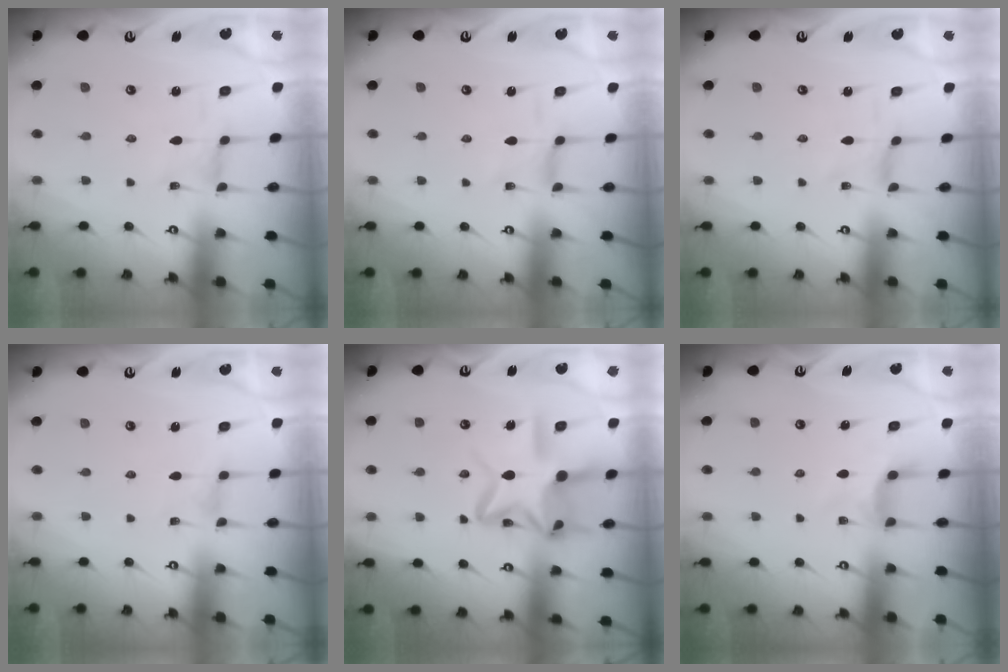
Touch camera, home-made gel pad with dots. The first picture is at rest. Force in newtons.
{"total": 2.8, "press": 2.8, "slide": 0.1}
{"total": 0.0}
{"total": 1.1, "press": 1.1, "slide": 0.2}
{"total": 15.7, "press": 15.6, "slide": 1.1}
{"total": 3.8, "press": 3.8, "slide": 0.6}